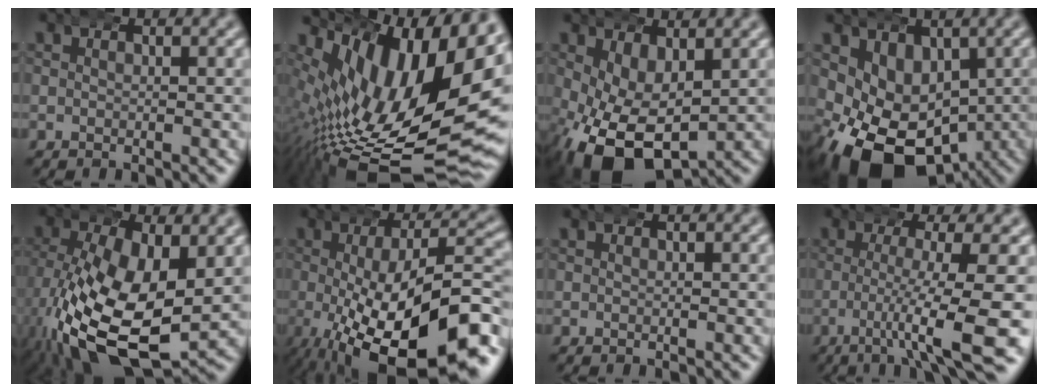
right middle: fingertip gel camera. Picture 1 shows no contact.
{"total": 18.0, "force": [-2.1, 8.4, 15.8], "torque": [-0.249, -0.039, 0.002]}
{"total": 9.4, "force": [-3.6, 5.6, 6.6], "torque": [-0.152, -0.058, -0.035]}
{"total": 11.1, "force": [-4.1, 7.7, 7.0], "torque": [-0.141, -0.051, -0.044]}
{"total": 12.2, "force": [-3.6, 6.5, 9.8], "torque": [-0.220, -0.071, -0.019]}
{"total": 14.9, "force": [-5.7, 5.7, 12.5], "torque": [-0.195, -0.032, -0.054]}
{"total": 0.0}
{"total": 8.2, "force": [-4.0, 0.5, 7.2], "torque": [-0.116, -0.014, -0.056]}